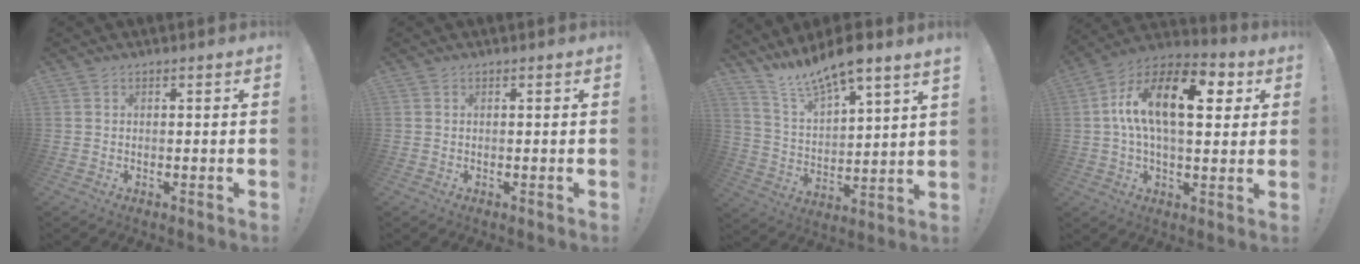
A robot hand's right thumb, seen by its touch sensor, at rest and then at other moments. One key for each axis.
{"total": 0.0}
{"total": 11.2, "fx": 10.3, "fy": 0.7, "fz": 4.2, "tx": -0.091, "ty": -0.097, "tz": 0.179}
{"total": 19.9, "fx": 4.4, "fy": 9.8, "fz": 16.7, "tx": -0.290, "ty": -0.006, "tz": 0.062}